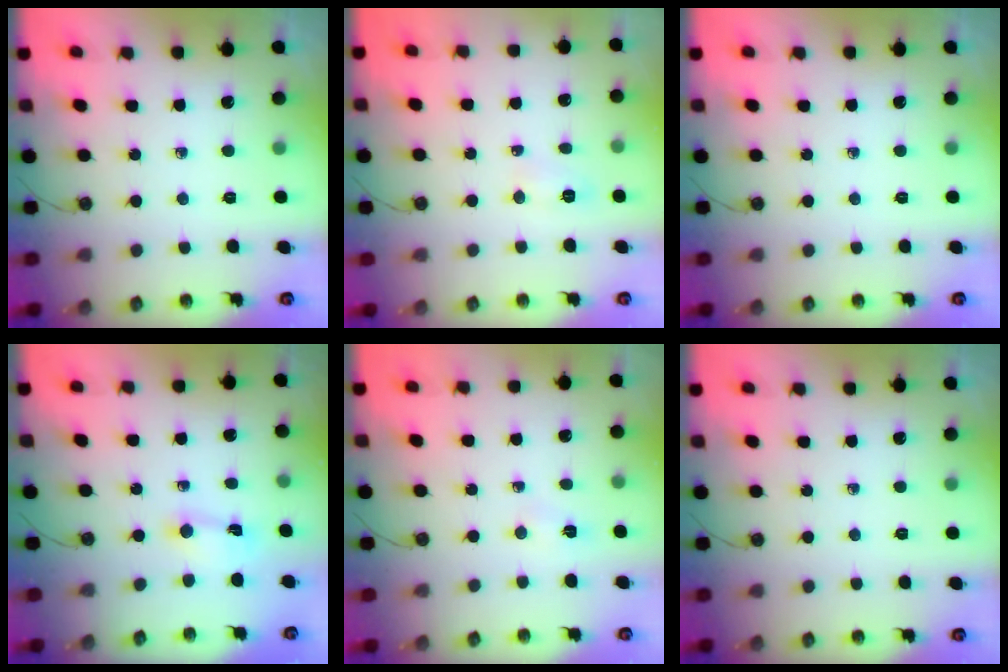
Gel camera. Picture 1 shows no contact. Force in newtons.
{"total": 5.8, "press": 5.8, "slide": 0.7}
{"total": 0.0}
{"total": 1.5, "press": 1.5, "slide": 0.2}
{"total": 2.7, "press": 1.1, "slide": 2.5}
{"total": 0.0}